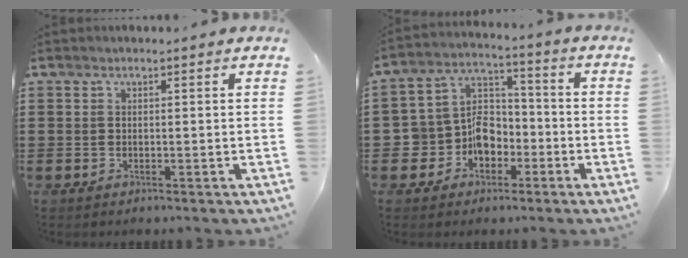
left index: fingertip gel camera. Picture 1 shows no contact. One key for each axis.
{"total": 7.5, "fx": -3.1, "fy": 6.4, "fz": 2.4, "tx": -0.077, "ty": 0.007, "tz": -0.061}